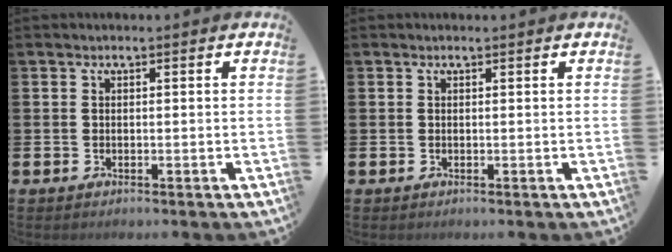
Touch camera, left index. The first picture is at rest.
{"total": 0.0}